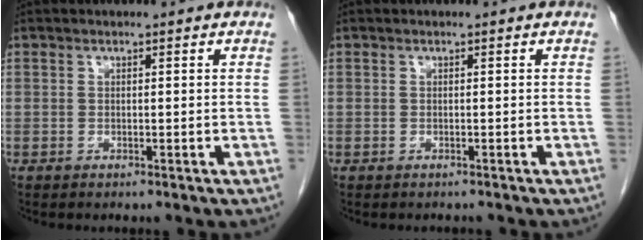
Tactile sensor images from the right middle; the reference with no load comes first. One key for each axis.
{"total": 0.7, "fx": -0.7, "fy": 0.2, "fz": 0.0, "tx": -0.008, "ty": -0.001, "tz": -0.012}